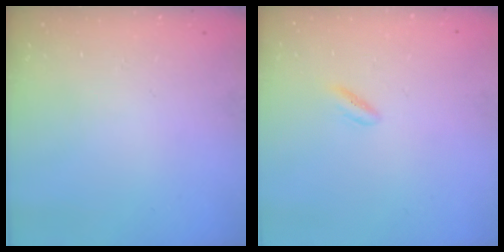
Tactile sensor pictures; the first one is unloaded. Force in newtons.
{"total": 1.8, "press": 1.6, "slide": 0.8}